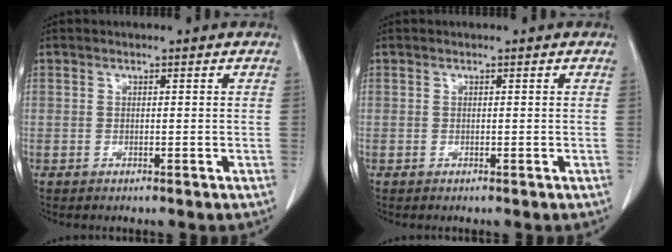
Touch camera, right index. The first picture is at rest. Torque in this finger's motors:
{"motor_torque": [0.00, 0.00, 0.00, 0.00]}